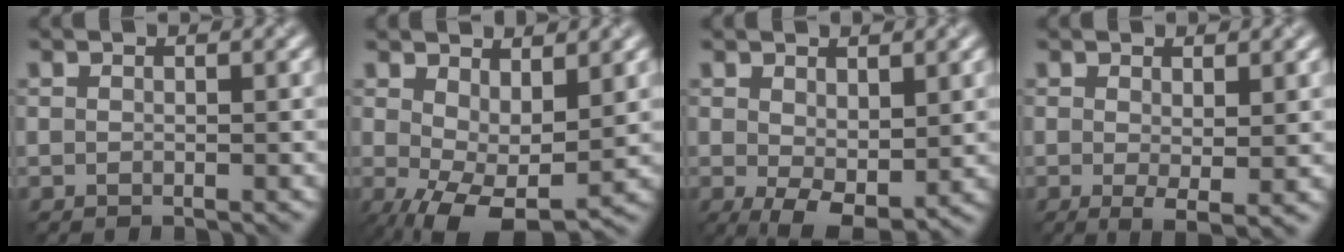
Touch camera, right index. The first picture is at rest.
{"total": 6.7, "force": [-0.3, 3.1, 5.9], "torque": [-0.110, -0.012, 0.002]}
{"total": 4.7, "force": [-0.2, 2.5, 4.0], "torque": [-0.077, -0.012, 0.005]}
{"total": 2.4, "force": [0.1, 0.5, 2.3], "torque": [-0.038, -0.014, 0.004]}